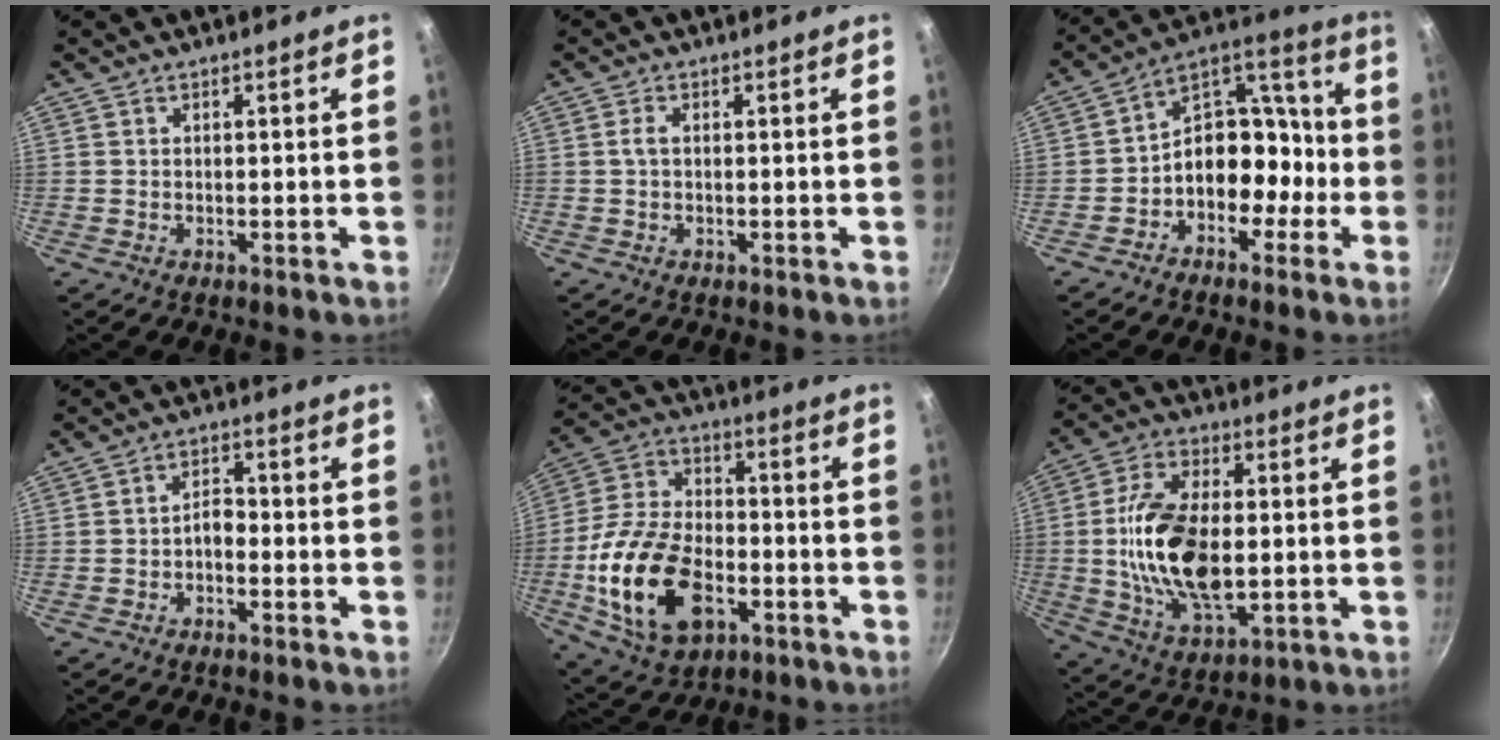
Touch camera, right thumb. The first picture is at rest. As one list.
[{"total": 1.5, "force": [0.1, 0.8, 1.3], "torque": [-0.026, 0.001, 0.000]}, {"total": 14.5, "force": [-3.4, 9.8, 10.1], "torque": [-0.107, 0.061, -0.068]}, {"total": 3.3, "force": [-1.3, 2.0, 2.3], "torque": [-0.027, 0.021, -0.029]}, {"total": 20.3, "force": [-6.1, 12.3, 14.9], "torque": [-0.271, 0.021, -0.103]}, {"total": 18.1, "force": [-0.4, 9.4, 15.5], "torque": [-0.293, -0.001, -0.003]}]